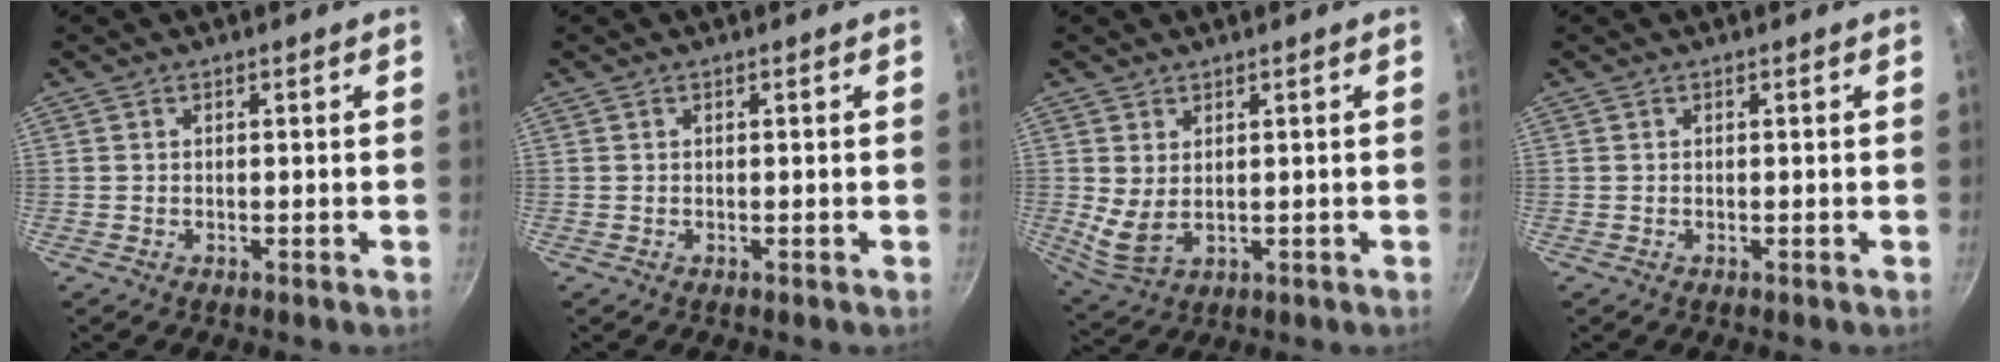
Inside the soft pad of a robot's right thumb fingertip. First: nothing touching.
{"total": 0.0}
{"total": 5.4, "force": [1.0, 3.4, 4.1], "torque": [-0.075, -0.021, 0.033]}
{"total": 0.0}